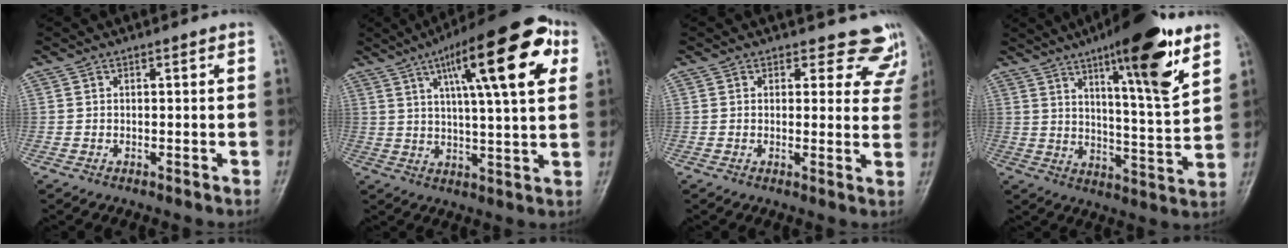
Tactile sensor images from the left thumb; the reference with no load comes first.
{"total": 20.5, "force": [8.1, 5.2, 18.0], "torque": [-0.241, 0.002, 0.116]}
{"total": 8.2, "force": [7.2, 3.9, 0.2], "torque": [0.056, -0.039, 0.050]}
{"total": 17.5, "force": [10.1, 3.4, 13.9], "torque": [-0.186, -0.057, 0.156]}